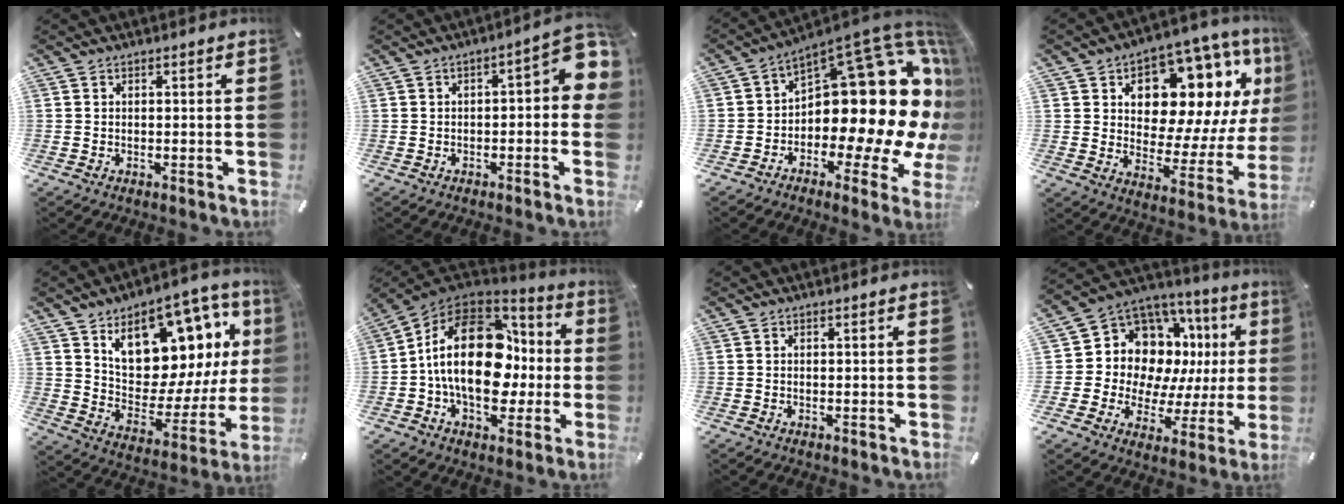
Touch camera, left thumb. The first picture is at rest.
{"total": 7.7, "force": [0.1, 3.3, 7.0], "torque": [-0.085, -0.012, -0.002]}
{"total": 23.0, "force": [3.1, 13.2, 18.5], "torque": [-0.238, -0.055, 0.072]}
{"total": 15.4, "force": [8.0, 9.5, 9.1], "torque": [-0.128, -0.066, 0.139]}
{"total": 15.4, "force": [9.6, 9.3, 7.7], "torque": [-0.111, -0.087, 0.165]}
{"total": 23.2, "force": [1.1, 15.3, 17.4], "torque": [-0.312, 0.006, 0.027]}
{"total": 0.0}
{"total": 12.6, "force": [5.6, 9.7, 5.6], "torque": [-0.103, -0.073, 0.115]}